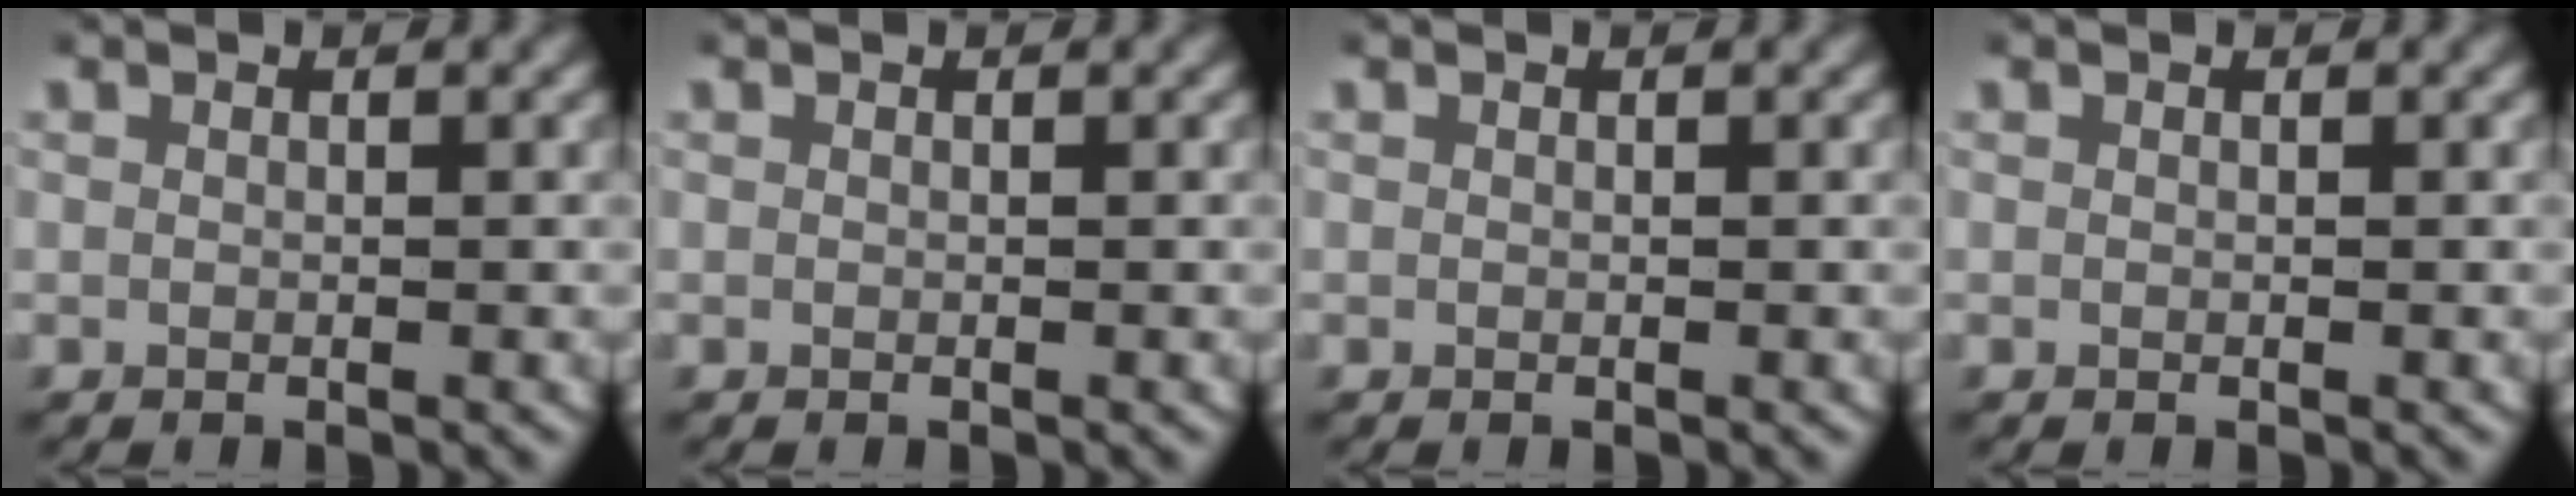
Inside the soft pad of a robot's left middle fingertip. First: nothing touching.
{"total": 0.0}
{"total": 0.0}
{"total": 0.0}